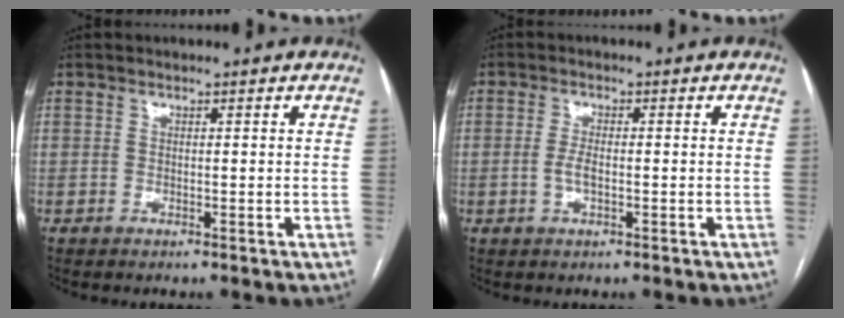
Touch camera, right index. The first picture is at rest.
{"total": 2.3, "force": [-0.4, 0.7, 2.1], "torque": [-0.051, 0.001, -0.007]}